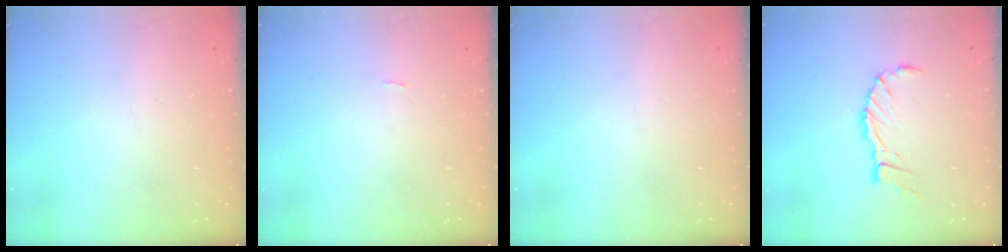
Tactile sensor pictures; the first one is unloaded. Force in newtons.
{"total": 0.0}
{"total": 0.0}
{"total": 9.1, "press": 9.1, "slide": 1.0}